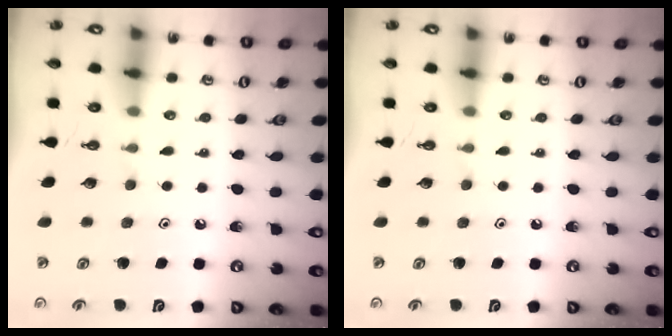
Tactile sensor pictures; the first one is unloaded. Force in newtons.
{"total": 0.0}